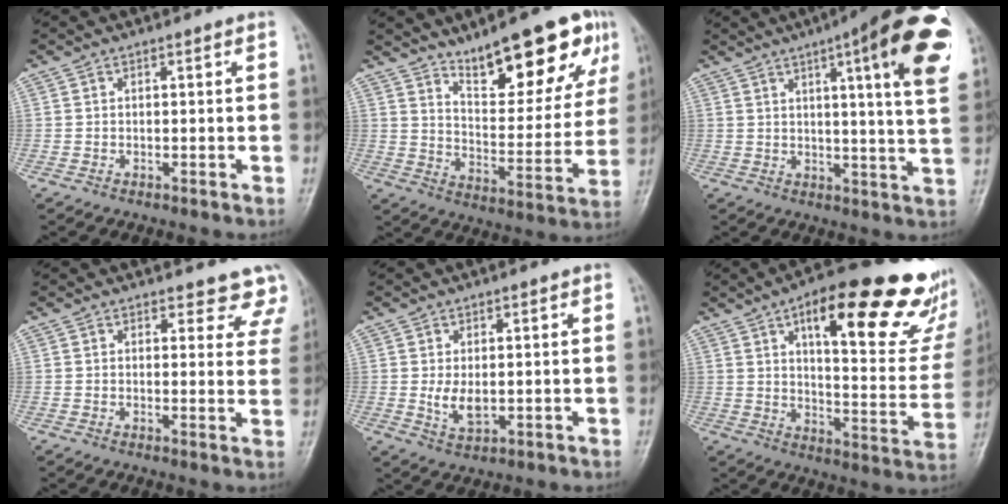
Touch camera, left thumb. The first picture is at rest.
{"total": 15.0, "force": [9.5, 5.3, 10.4], "torque": [-0.100, -0.050, 0.148]}
{"total": 20.6, "force": [8.8, 3.7, 18.3], "torque": [-0.223, -0.020, 0.107]}
{"total": 7.0, "force": [6.4, 2.8, 0.7], "torque": [0.043, -0.031, 0.046]}
{"total": 4.1, "force": [0.2, 2.4, 3.3], "torque": [-0.057, -0.012, 0.011]}
{"total": 29.2, "force": [16.0, 9.6, 22.5], "torque": [-0.266, -0.044, 0.224]}